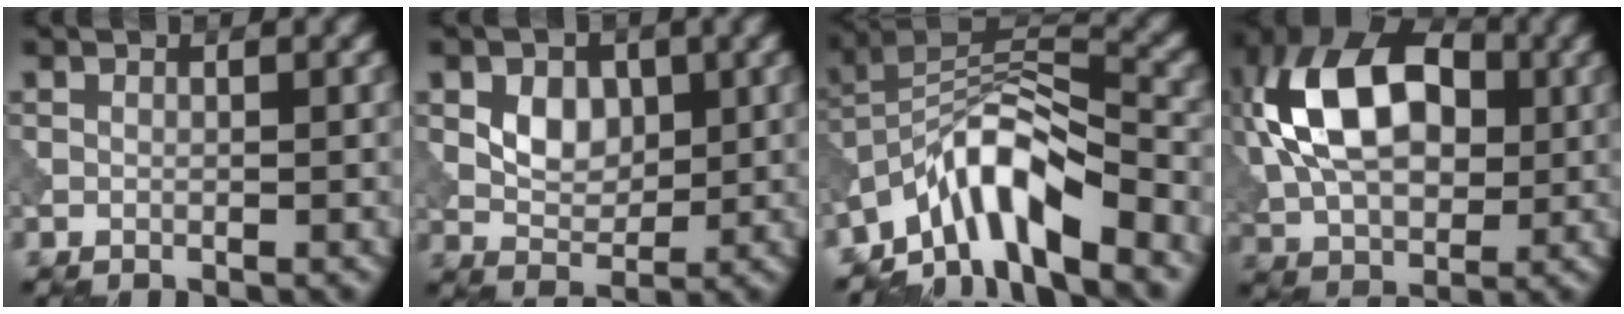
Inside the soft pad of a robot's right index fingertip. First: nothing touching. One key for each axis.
{"total": 3.6, "fx": 0.8, "fy": 2.6, "fz": 2.3, "tx": -0.040, "ty": -0.003, "tz": 0.012}
{"total": 8.0, "fx": -5.6, "fy": 2.3, "fz": 5.3, "tx": -0.077, "ty": 0.011, "tz": -0.112}
{"total": 13.3, "fx": 2.2, "fy": 8.4, "fz": 10.1, "tx": -0.196, "ty": 0.026, "tz": 0.023}